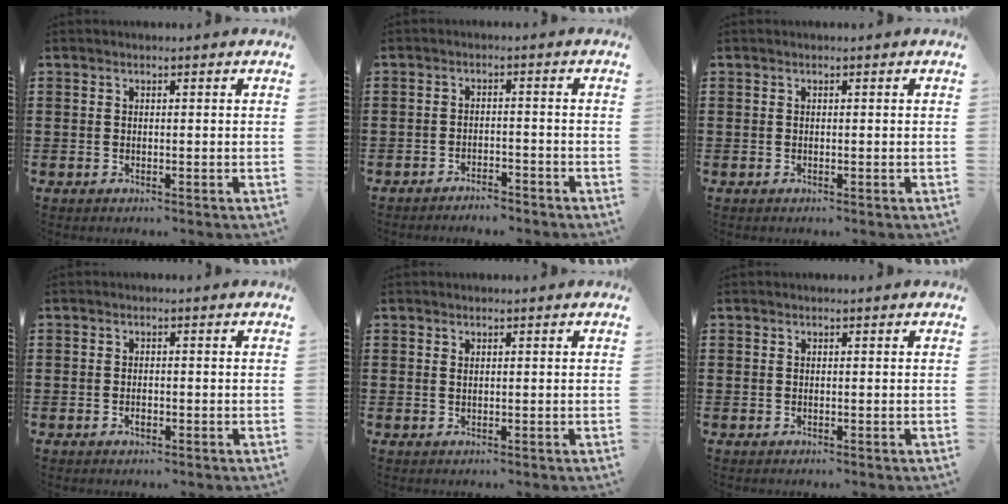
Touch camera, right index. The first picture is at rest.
{"total": 2.5, "force": [-2.5, 0.2, 0.0], "torque": [-0.009, 0.002, -0.054]}
{"total": 0.0}
{"total": 1.2, "force": [-0.6, 0.4, 1.0], "torque": [-0.021, -0.005, -0.011]}
{"total": 0.5, "force": [0.3, 0.2, 0.4], "torque": [-0.009, 0.001, 0.005]}
{"total": 0.0}